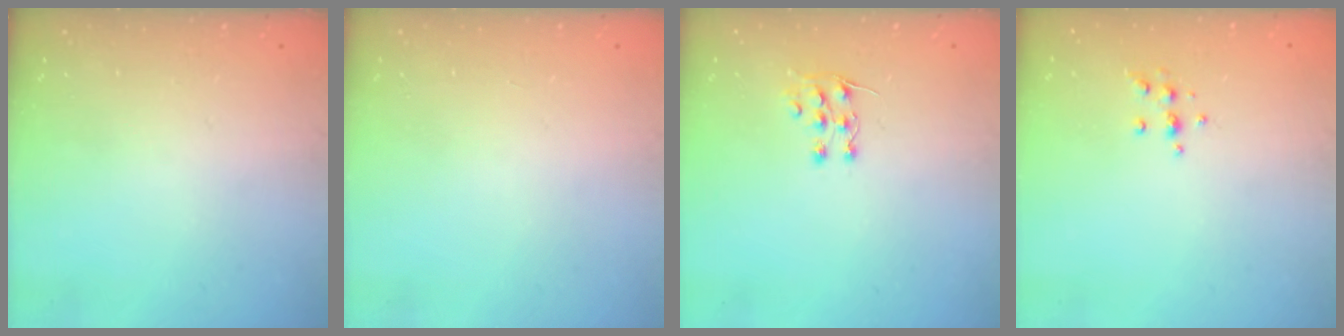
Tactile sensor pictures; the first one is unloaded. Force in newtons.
{"total": 0.0}
{"total": 5.9, "press": 5.9, "slide": 0.5}
{"total": 6.2, "press": 6.1, "slide": 0.7}